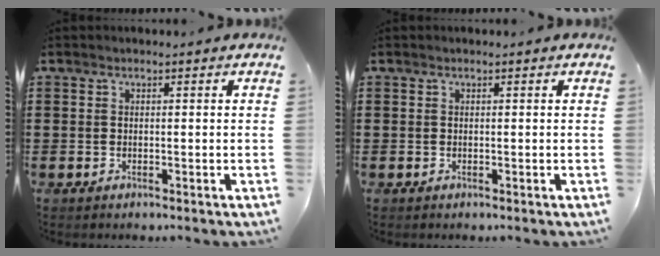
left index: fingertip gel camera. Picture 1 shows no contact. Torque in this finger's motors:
{"motor_torque": [0.00, 0.00, 0.01, -0.01]}